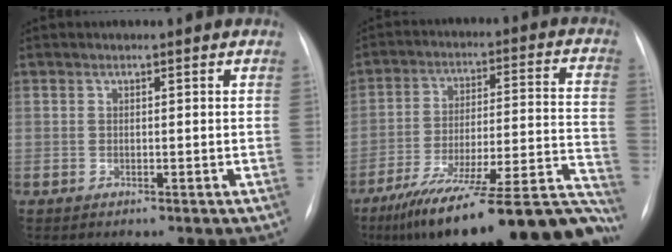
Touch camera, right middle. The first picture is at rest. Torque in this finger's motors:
{"motor_torque": [1.08, -1.06, 0.48, 0.21]}